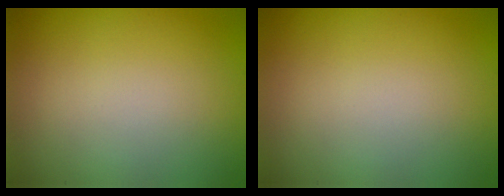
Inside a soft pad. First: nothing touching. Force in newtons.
{"total": 0.0}